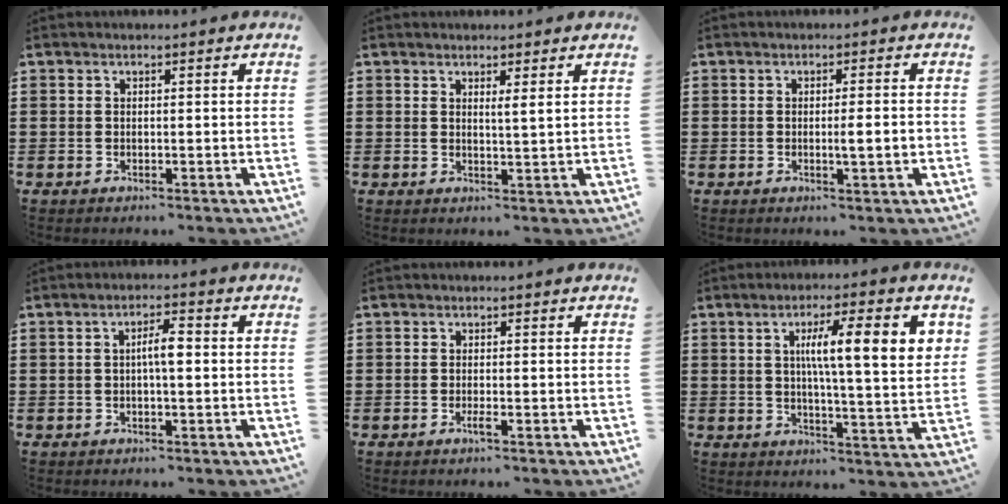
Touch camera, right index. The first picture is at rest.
{"total": 1.7, "force": [1.1, -0.3, 1.2], "torque": [-0.026, -0.002, 0.019]}
{"total": 2.8, "force": [-0.4, 0.0, 2.8], "torque": [-0.046, -0.005, -0.009]}
{"total": 3.6, "force": [0.0, 0.8, 3.5], "torque": [-0.066, 0.005, -0.004]}
{"total": 1.3, "force": [-0.8, 0.1, 1.1], "torque": [-0.026, -0.005, -0.016]}
{"total": 10.6, "force": [3.1, 1.7, 10.0], "torque": [-0.179, 0.003, 0.043]}